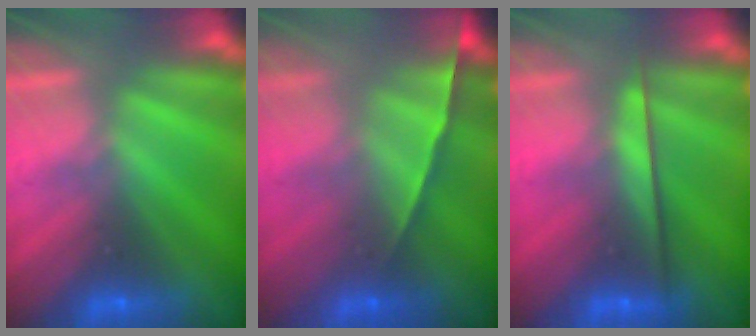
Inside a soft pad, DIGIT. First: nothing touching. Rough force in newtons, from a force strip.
{"total": 1.5}
{"total": 2.4}